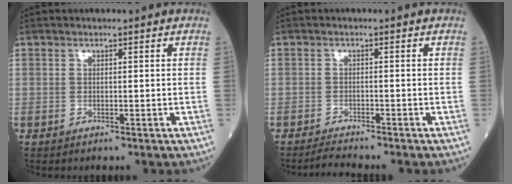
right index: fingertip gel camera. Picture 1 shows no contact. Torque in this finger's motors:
{"motor_torque": [-0.06, -0.10, 0.01, 0.02]}